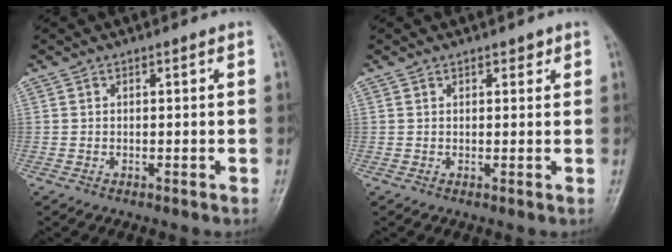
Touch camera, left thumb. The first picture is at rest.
{"total": 1.5, "force": [1.0, 0.9, 0.6], "torque": [0.007, -0.004, 0.010]}